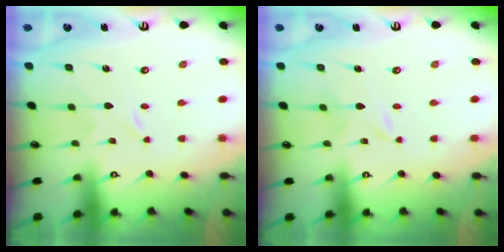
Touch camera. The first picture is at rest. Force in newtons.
{"total": 1.3, "press": 1.3, "slide": 0.1}